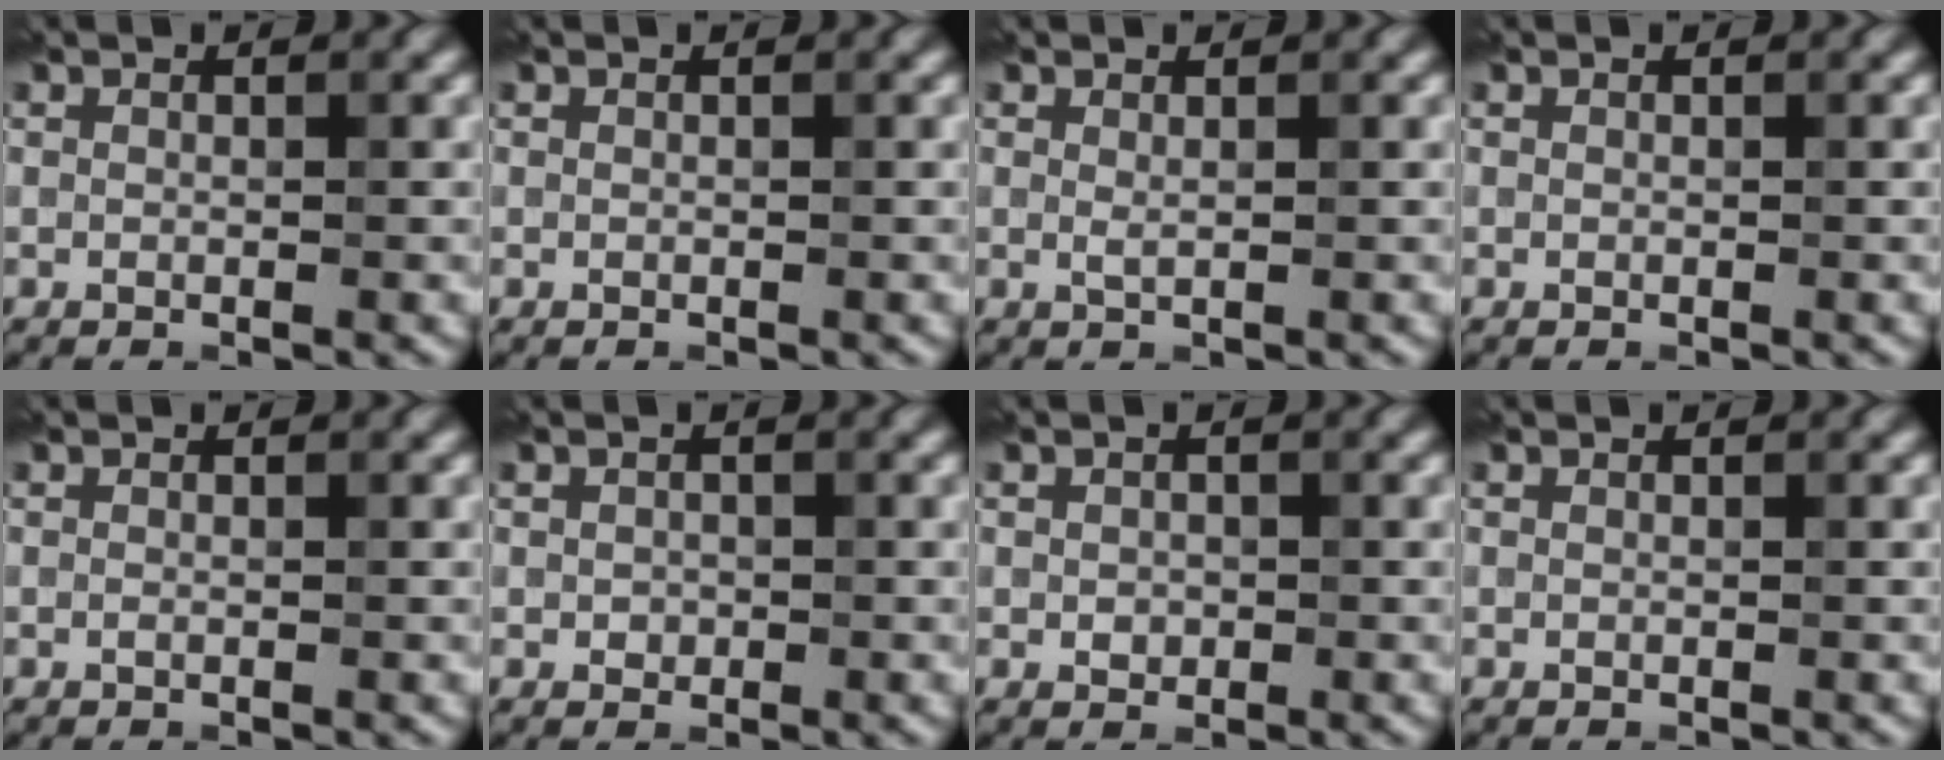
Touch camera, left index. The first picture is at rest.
{"total": 0.0}
{"total": 0.6, "force": [0.2, 0.2, 0.6], "torque": [-0.011, -0.003, 0.005]}
{"total": 0.0}
{"total": 0.0}
{"total": 0.8, "force": [0.2, 0.7, 0.2], "torque": [0.000, -0.002, -0.001]}
{"total": 0.9, "force": [0.2, 0.8, 0.4], "torque": [-0.007, -0.002, -0.001]}
{"total": 0.0}